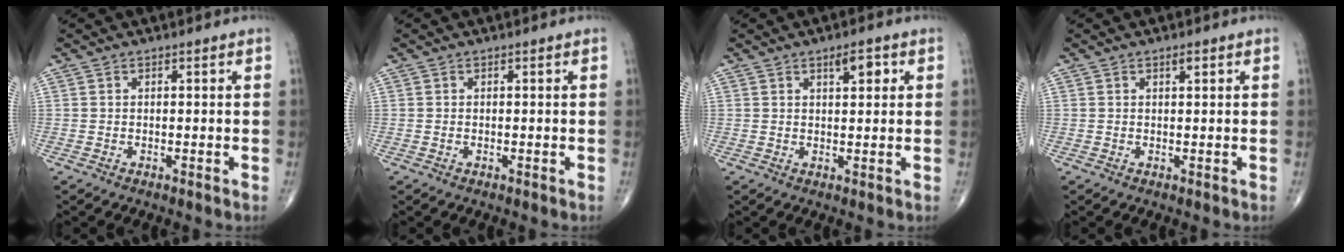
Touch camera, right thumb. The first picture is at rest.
{"total": 0.0}
{"total": 3.6, "force": [1.6, 1.4, 2.8], "torque": [-0.031, -0.004, 0.022]}
{"total": 1.1, "force": [0.6, 0.3, 0.8], "torque": [-0.008, 0.000, 0.009]}